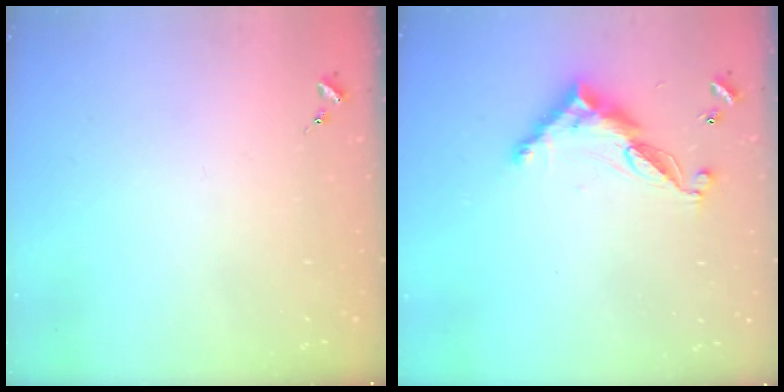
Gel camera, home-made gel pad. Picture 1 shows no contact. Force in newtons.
{"total": 11.6, "press": 11.6, "slide": 0.3}